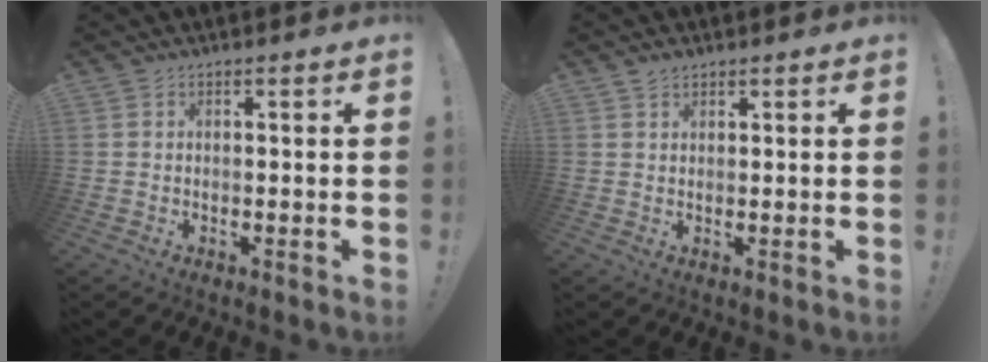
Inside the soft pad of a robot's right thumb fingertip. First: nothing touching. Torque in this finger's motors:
{"motor_torque": [-0.24, -0.13, 0.39, 0.07, 0.00]}